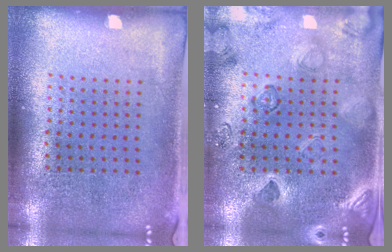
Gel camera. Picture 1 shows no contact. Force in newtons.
{"total": 2.4, "press": 2.3, "slide": 0.7}